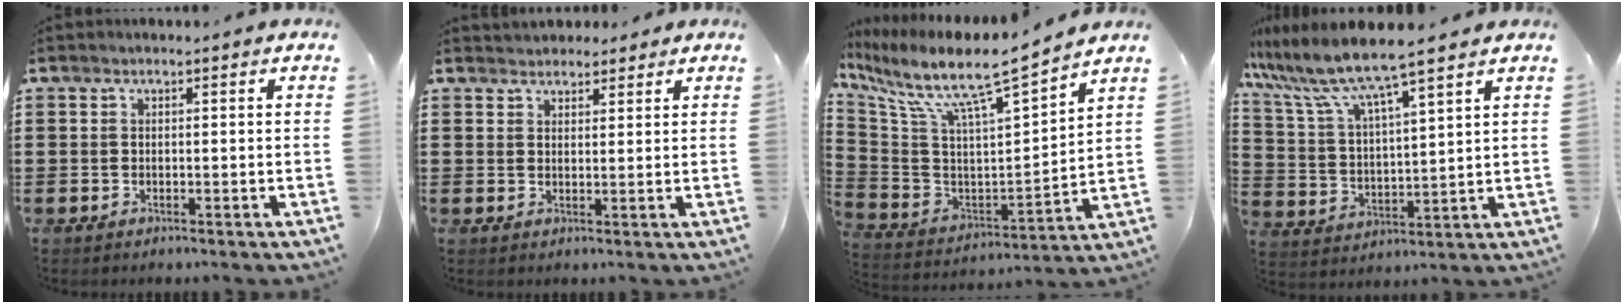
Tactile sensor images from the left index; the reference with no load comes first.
{"total": 2.3, "force": [2.0, 1.0, -0.4], "torque": [0.000, 0.003, 0.040]}
{"total": 9.8, "force": [7.8, 0.7, 5.9], "torque": [-0.147, -0.065, 0.124]}
{"total": 7.9, "force": [6.8, 0.0, 3.9], "torque": [-0.105, -0.039, 0.114]}